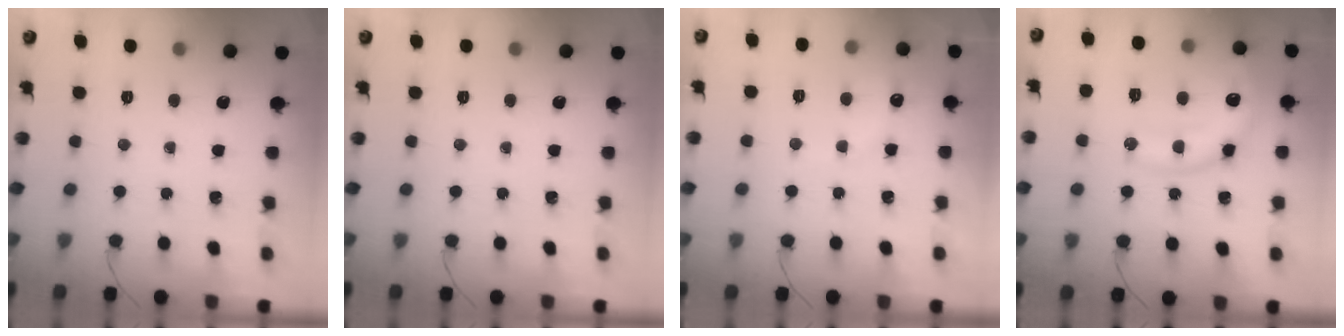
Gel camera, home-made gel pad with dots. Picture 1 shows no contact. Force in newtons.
{"total": 0.0}
{"total": 5.7, "press": 5.6, "slide": 1.1}
{"total": 13.7, "press": 13.6, "slide": 1.4}